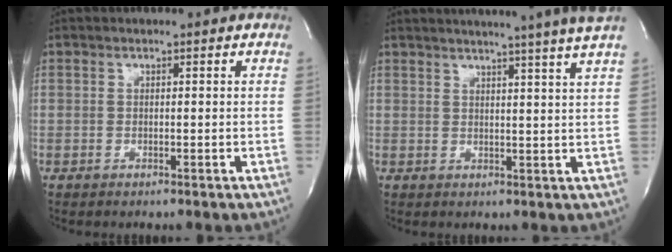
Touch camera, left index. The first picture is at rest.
{"total": 14.1, "force": [12.1, -1.8, 7.1], "torque": [-0.112, -0.027, 0.138]}